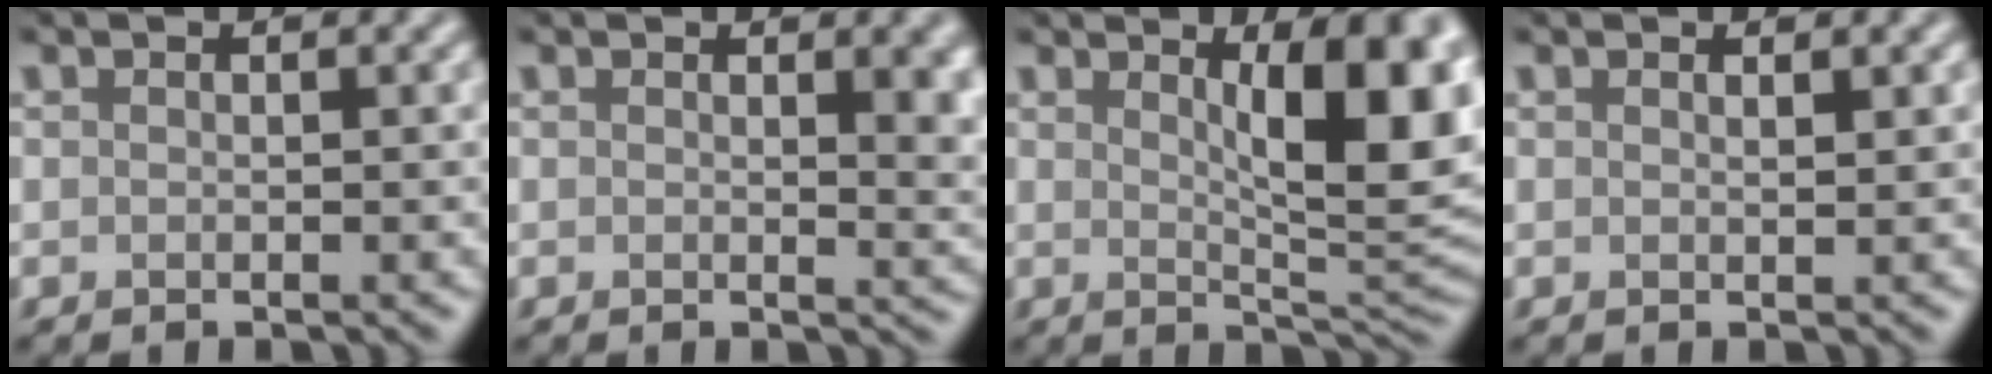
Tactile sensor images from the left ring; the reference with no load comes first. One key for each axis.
{"total": 3.8, "fx": 1.1, "fy": 1.4, "fz": 3.4, "tx": -0.027, "ty": 0.000, "tz": 0.015}
{"total": 9.0, "fx": 2.5, "fy": 2.8, "fz": 8.2, "tx": -0.097, "ty": -0.002, "tz": 0.042}
{"total": 0.6, "fx": 0.5, "fy": 0.1, "fz": 0.4, "tx": -0.003, "ty": -0.001, "tz": 0.008}